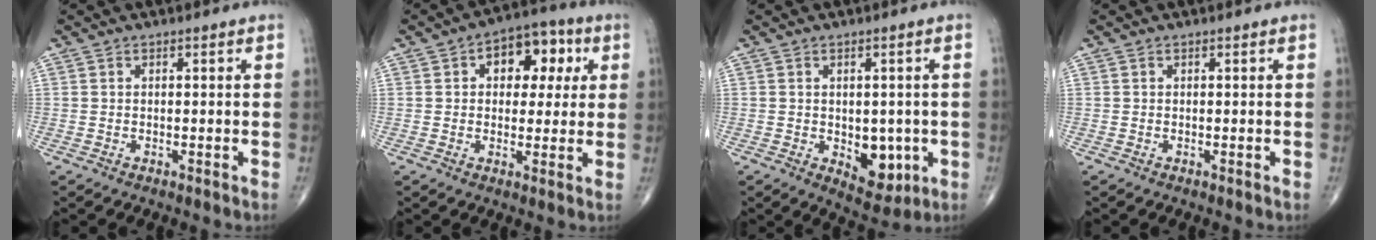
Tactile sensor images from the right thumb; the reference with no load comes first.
{"total": 10.8, "force": [3.2, 6.9, 7.7], "torque": [-0.056, 0.013, 0.037]}
{"total": 7.6, "force": [-1.6, 4.8, 5.8], "torque": [-0.036, -0.009, -0.009]}
{"total": 0.0}